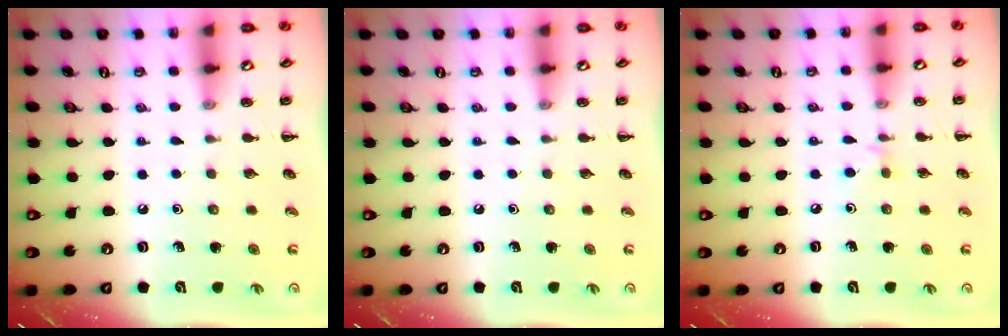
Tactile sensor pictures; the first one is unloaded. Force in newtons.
{"total": 0.0}
{"total": 3.0, "press": 2.8, "slide": 1.1}